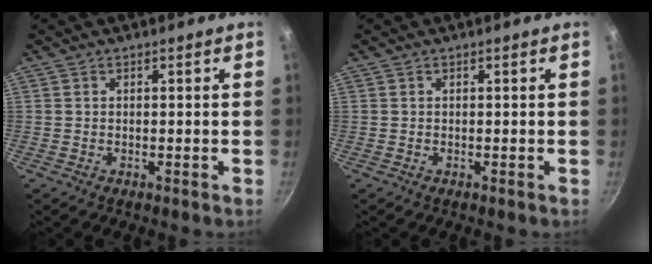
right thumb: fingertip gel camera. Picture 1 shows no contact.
{"total": 0.0}